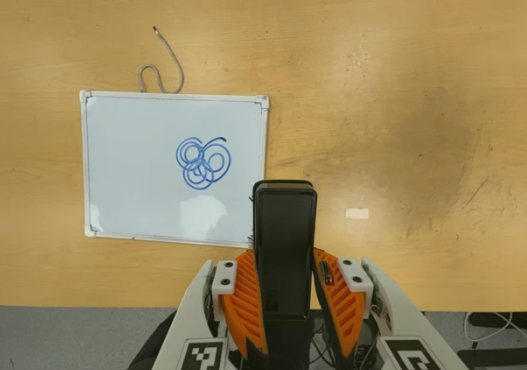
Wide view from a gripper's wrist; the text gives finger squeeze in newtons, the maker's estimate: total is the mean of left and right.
{"total": 5.1, "left": 3.4, "right": 6.8}